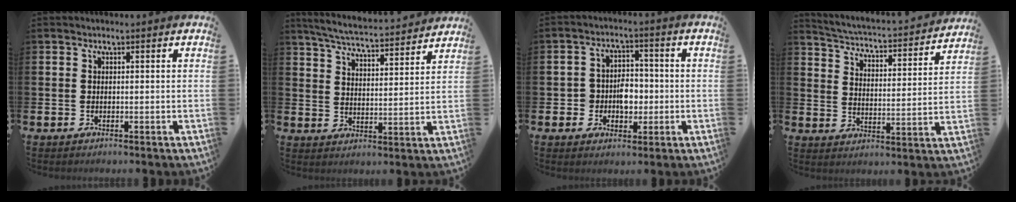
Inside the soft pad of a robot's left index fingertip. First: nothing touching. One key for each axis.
{"total": 5.8, "fx": 5.7, "fy": 0.3, "fz": 1.3, "tx": -0.050, "ty": -0.039, "tz": 0.097}
{"total": 4.6, "fx": -1.0, "fy": 3.8, "fz": 2.5, "tx": -0.040, "ty": 0.005, "tz": -0.027}
{"total": 3.9, "fx": 3.7, "fy": 0.6, "fz": 0.8, "tx": -0.041, "ty": -0.040, "tz": 0.054}